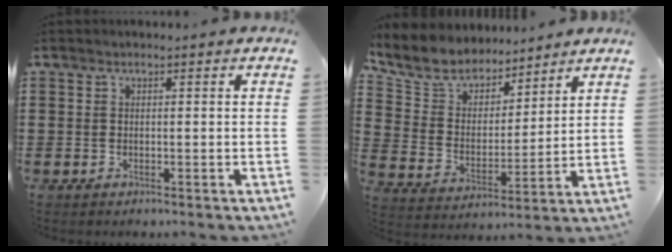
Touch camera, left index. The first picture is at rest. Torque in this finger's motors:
{"motor_torque": [2.14, 0.00, 0.65, 0.09]}